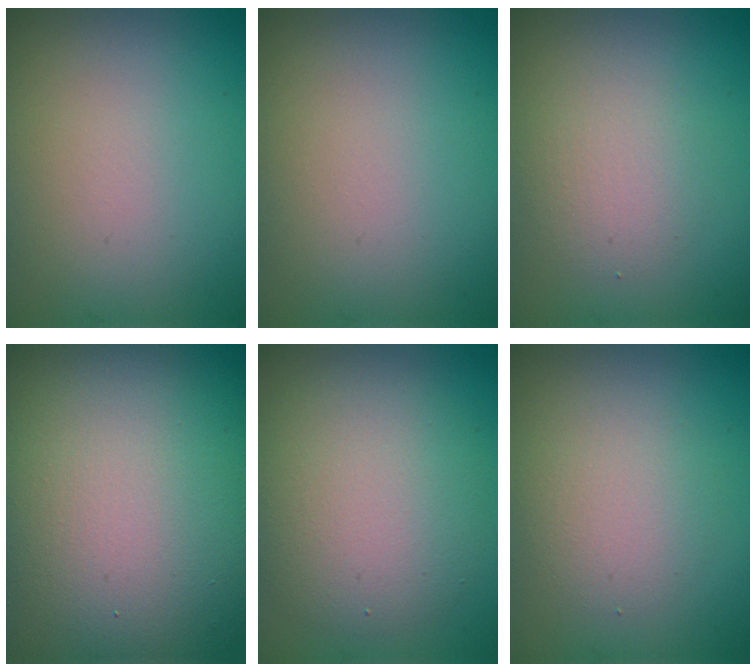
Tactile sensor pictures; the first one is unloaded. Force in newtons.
{"total": 0.0}
{"total": 2.4, "press": 2.4, "slide": 0.1}
{"total": 18.6, "press": 18.6, "slide": 0.9}
{"total": 5.8, "press": 5.8, "slide": 0.4}
{"total": 2.6, "press": 2.6, "slide": 0.2}